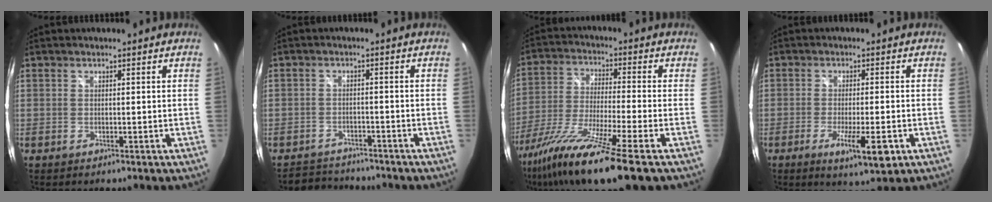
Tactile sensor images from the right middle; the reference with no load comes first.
{"total": 4.8, "force": [-4.5, 1.6, -0.2], "torque": [-0.013, 0.014, -0.076]}
{"total": 16.9, "force": [-11.5, 0.0, 12.4], "torque": [-0.251, -0.054, -0.208]}
{"total": 7.4, "force": [-3.1, 1.0, 6.6], "torque": [-0.123, -0.023, -0.049]}